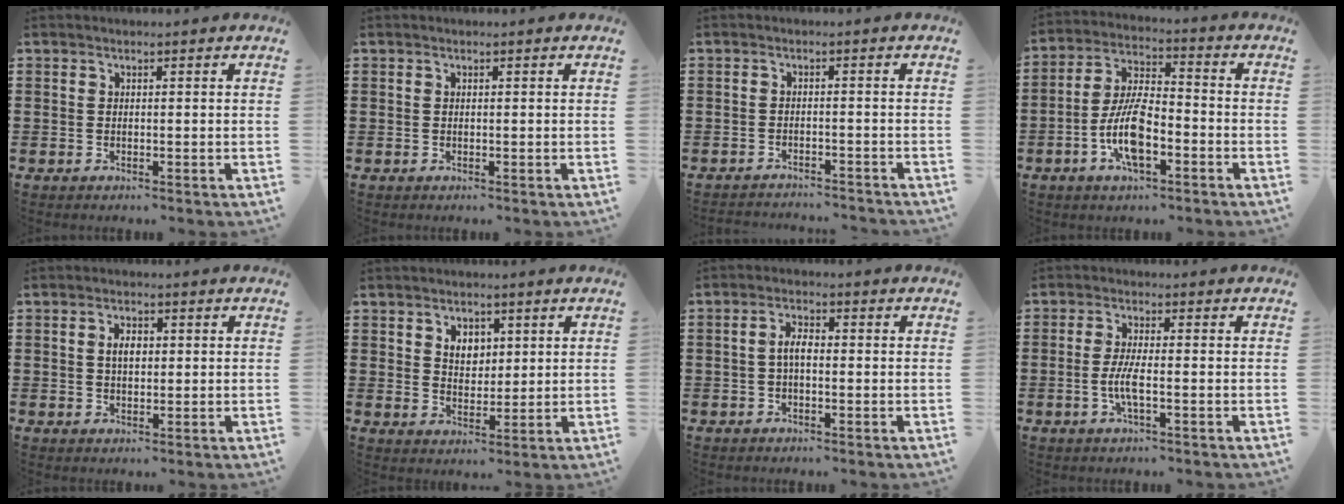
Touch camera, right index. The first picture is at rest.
{"total": 0.0}
{"total": 2.1, "force": [-2.1, 0.0, 0.0], "torque": [-0.005, 0.000, -0.044]}
{"total": 9.6, "force": [-3.4, 3.8, 8.1], "torque": [-0.187, -0.004, -0.069]}
{"total": 2.8, "force": [0.5, 1.5, 2.3], "torque": [-0.047, 0.008, 0.007]}
{"total": 3.5, "force": [1.6, 2.6, 1.7], "torque": [-0.034, 0.008, 0.026]}
{"total": 3.1, "force": [-0.4, 1.3, 2.8], "torque": [-0.062, 0.002, -0.010]}
{"total": 3.9, "force": [-1.1, 0.6, 3.7], "torque": [-0.087, -0.009, -0.027]}